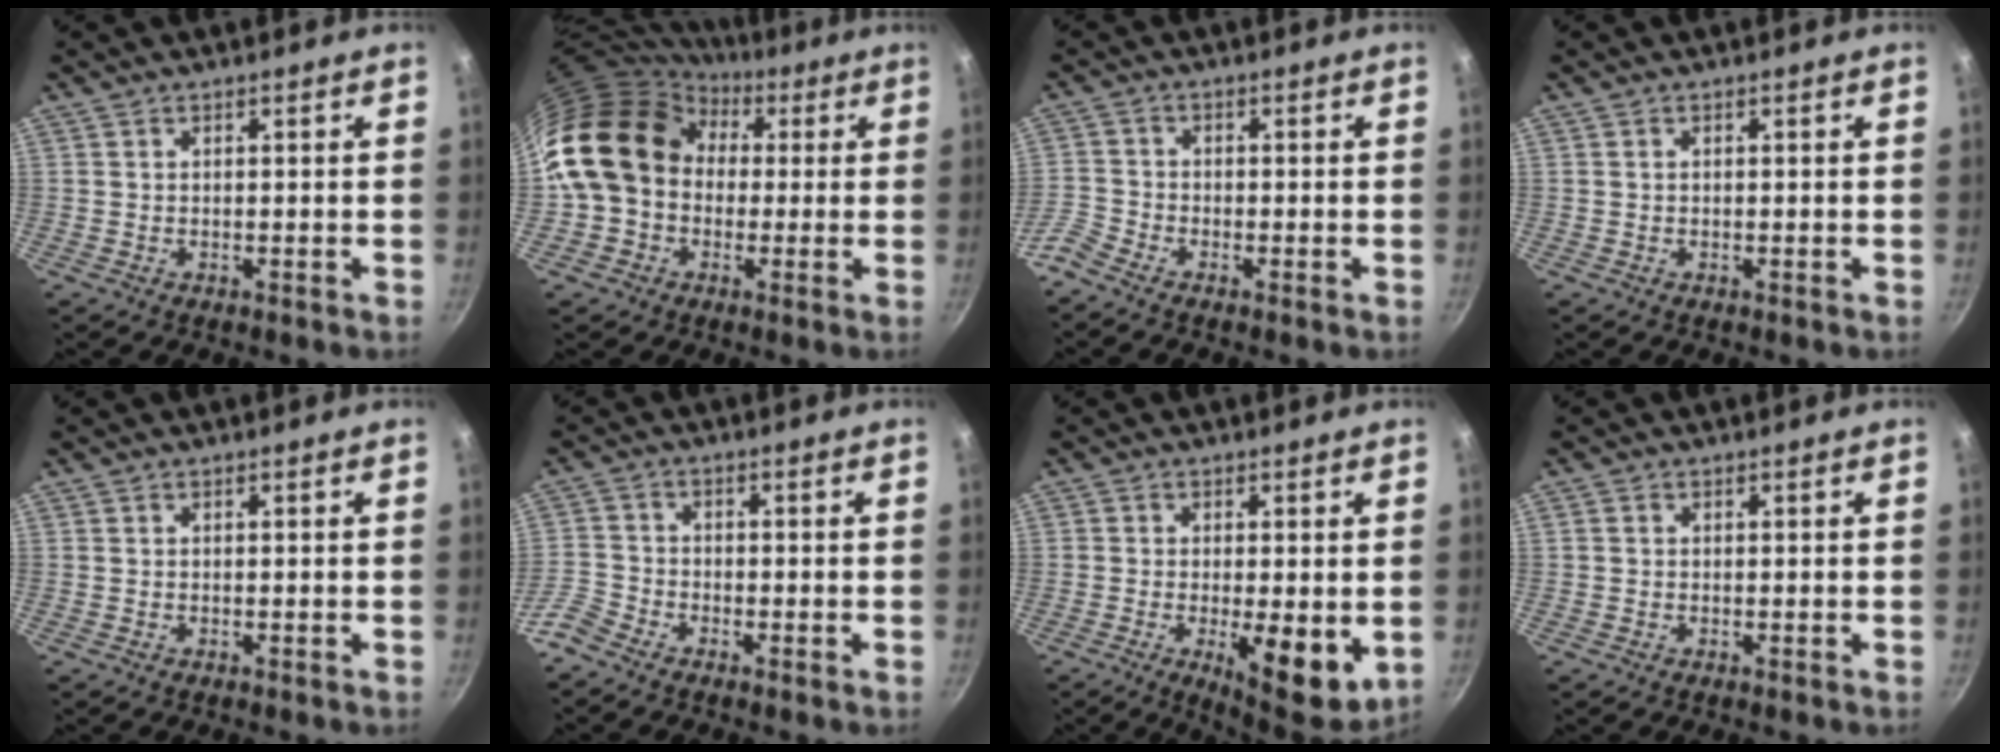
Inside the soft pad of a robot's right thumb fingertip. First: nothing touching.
{"total": 16.4, "force": [2.2, 13.3, 9.3], "torque": [-0.141, 0.037, 0.025]}
{"total": 3.8, "force": [-3.2, 1.6, 1.3], "torque": [-0.034, 0.019, -0.080]}
{"total": 0.0}
{"total": 0.0}
{"total": 4.6, "force": [-3.8, 2.3, 1.3], "torque": [-0.027, 0.027, -0.090]}
{"total": 10.6, "force": [-2.0, 3.7, 9.7], "torque": [-0.122, -0.009, -0.016]}
{"total": 0.5, "force": [0.0, 0.5, 0.2], "torque": [-0.002, 0.002, -0.001]}